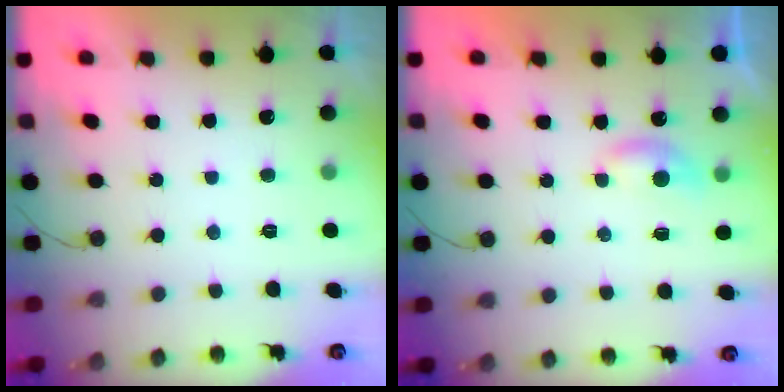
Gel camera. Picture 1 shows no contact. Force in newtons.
{"total": 4.8, "press": 4.8, "slide": 0.6}